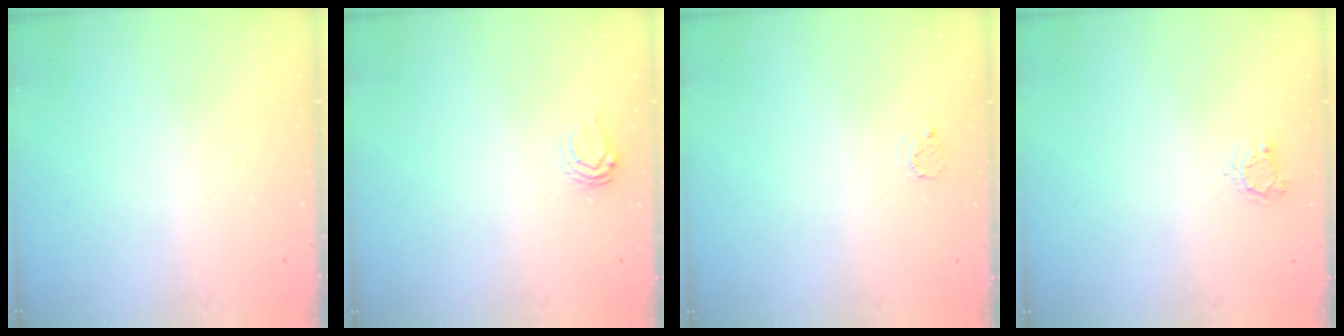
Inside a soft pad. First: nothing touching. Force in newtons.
{"total": 5.8, "press": 5.8, "slide": 0.3}
{"total": 2.4, "press": 2.4, "slide": 0.3}
{"total": 3.1, "press": 3.1, "slide": 0.3}